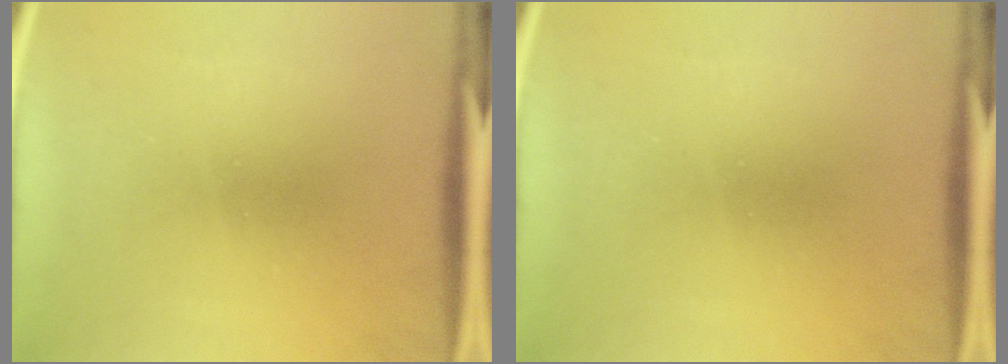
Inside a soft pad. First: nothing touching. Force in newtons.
{"total": 0.0}